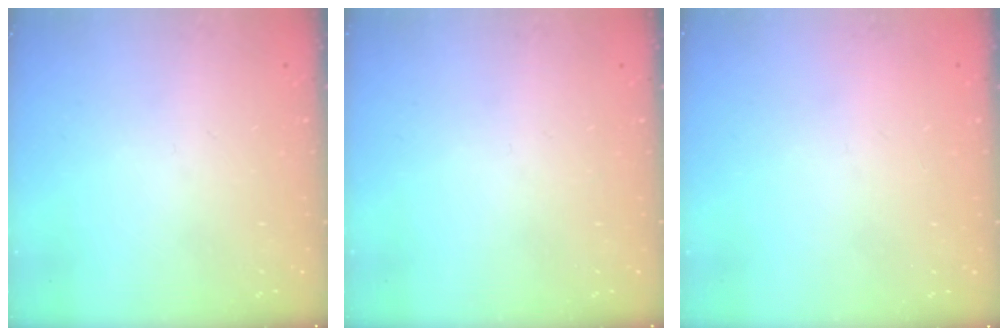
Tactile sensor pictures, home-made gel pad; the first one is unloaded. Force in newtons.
{"total": 0.0}
{"total": 2.1, "press": 2.1, "slide": 0.1}